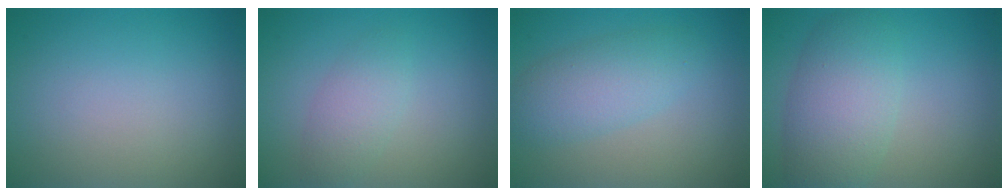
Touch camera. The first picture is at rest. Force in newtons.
{"total": 2.3, "press": 2.3, "slide": 0.2}
{"total": 3.9, "press": 3.9, "slide": 0.1}
{"total": 5.6, "press": 5.6, "slide": 0.2}